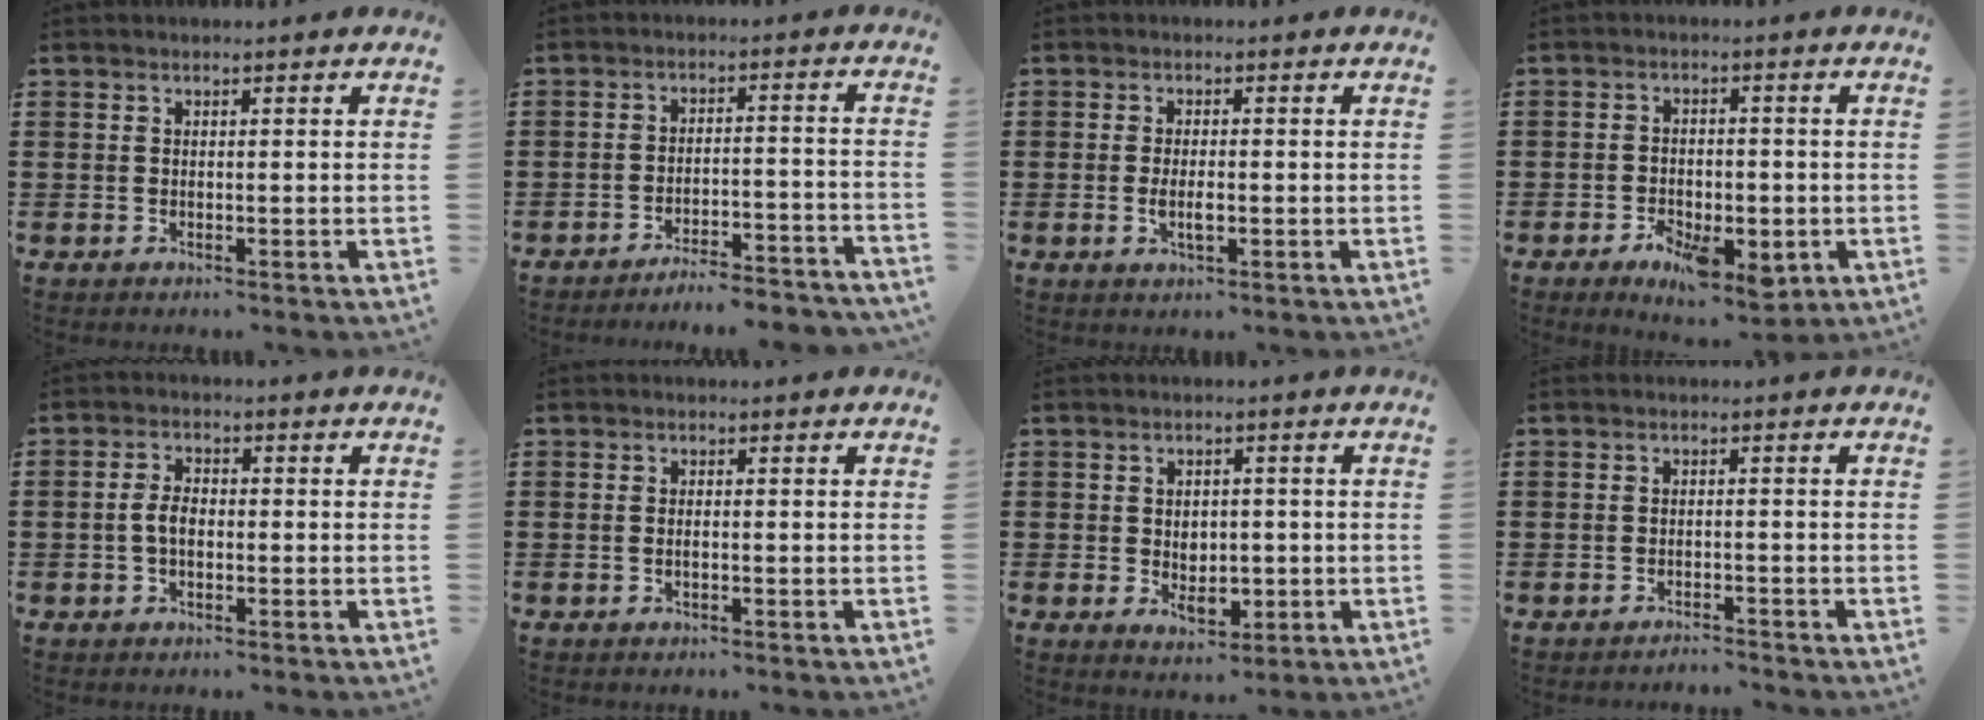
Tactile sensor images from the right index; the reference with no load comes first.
{"total": 4.6, "force": [-4.5, -0.3, 1.0], "torque": [-0.019, -0.005, -0.092]}
{"total": 3.0, "force": [-0.6, 1.0, 2.8], "torque": [-0.051, 0.001, -0.011]}
{"total": 6.6, "force": [-3.0, 3.4, 4.7], "torque": [-0.072, 0.004, -0.050]}
{"total": 3.4, "force": [-0.5, 1.9, 2.8], "torque": [-0.068, 0.000, -0.016]}
{"total": 0.7, "force": [-0.2, 0.2, 0.6], "torque": [-0.013, -0.004, -0.003]}
{"total": 3.3, "force": [-0.2, 2.5, 2.0], "torque": [-0.029, 0.000, -0.010]}
{"total": 1.5, "force": [-1.5, 0.0, -0.1], "torque": [-0.003, 0.003, -0.033]}